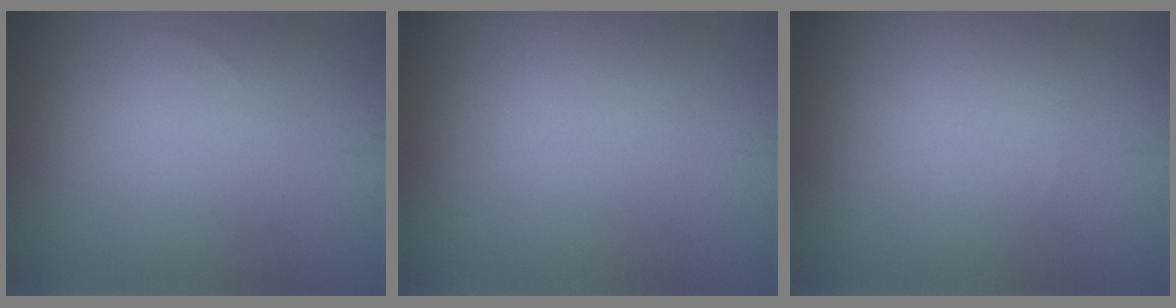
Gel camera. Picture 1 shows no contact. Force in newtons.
{"total": 0.0}
{"total": 0.0}